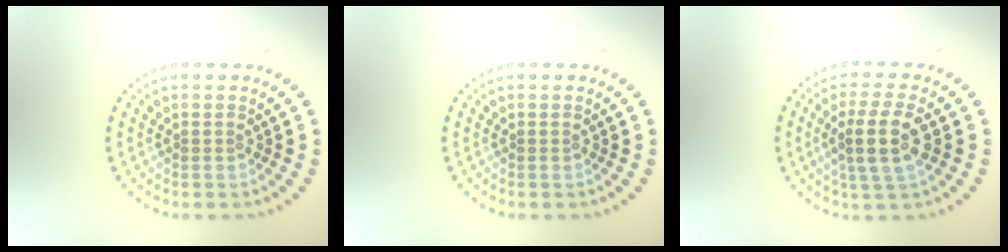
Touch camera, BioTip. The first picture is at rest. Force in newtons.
{"total": 0.0}
{"total": 4.4, "press": 4.0, "slide": 1.8}